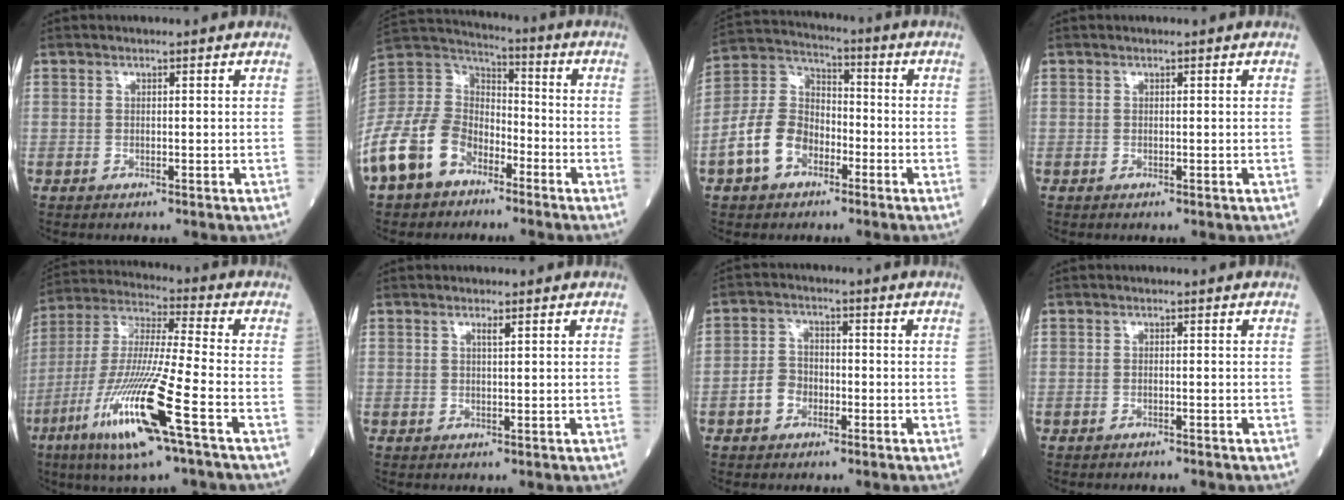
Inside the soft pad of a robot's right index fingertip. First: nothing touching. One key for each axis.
{"total": 21.7, "fx": -12.4, "fy": 14.4, "fz": 10.6, "tx": -0.305, "ty": 0.021, "tz": -0.234}
{"total": 10.1, "fx": -4.5, "fy": 6.9, "fz": 5.9, "tx": -0.144, "ty": 0.025, "tz": -0.086}
{"total": 0.0}
{"total": 17.9, "fx": -7.9, "fy": 0.5, "fz": 16.0, "tx": -0.345, "ty": -0.032, "tz": -0.151}
{"total": 0.9, "fx": 0.5, "fy": -0.2, "fz": 0.7, "tx": -0.018, "ty": -0.004, "tz": 0.011}
{"total": 4.1, "fx": -1.8, "fy": 3.1, "fz": 1.9, "tx": -0.039, "ty": 0.013, "tz": -0.035}
{"total": 0.7, "fx": -0.7, "fy": 0.0, "fz": 0.2, "tx": -0.008, "ty": -0.001, "tz": -0.011}